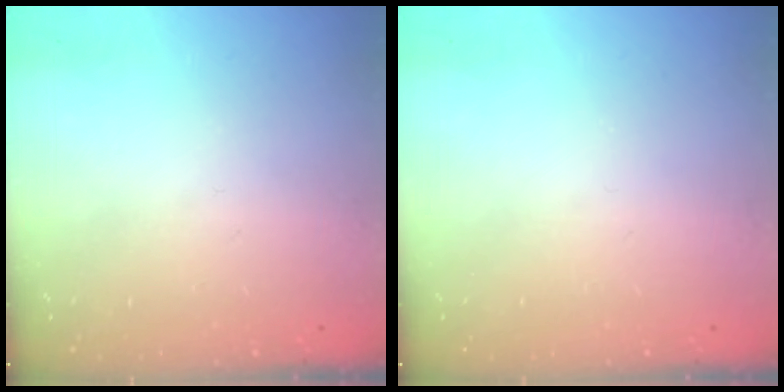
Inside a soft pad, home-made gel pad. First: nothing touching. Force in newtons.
{"total": 0.0}